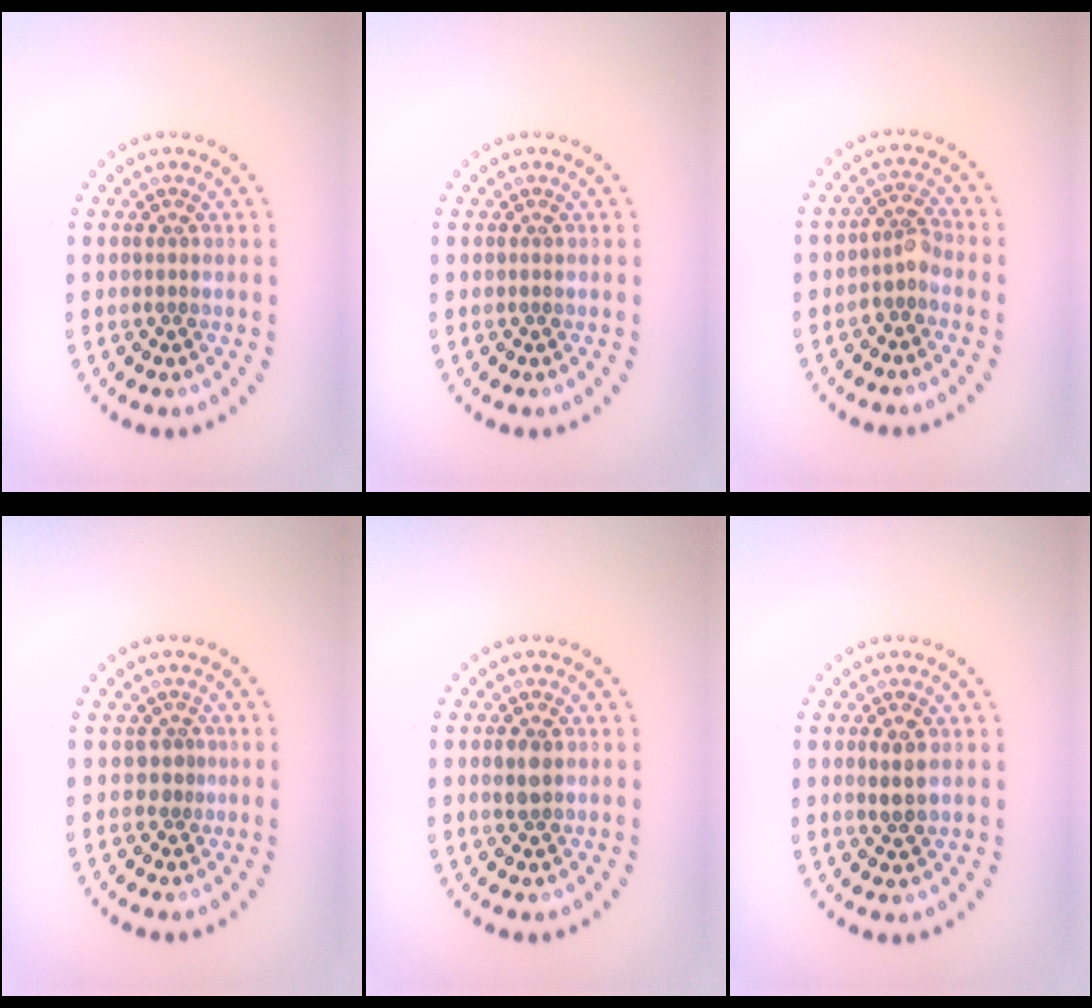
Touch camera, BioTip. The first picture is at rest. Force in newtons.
{"total": 0.0}
{"total": 1.9, "press": 1.5, "slide": 1.2}
{"total": 1.1, "press": 0.7, "slide": 0.9}
{"total": 1.8, "press": 1.8, "slide": 0.2}
{"total": 2.1, "press": 2.0, "slide": 0.5}